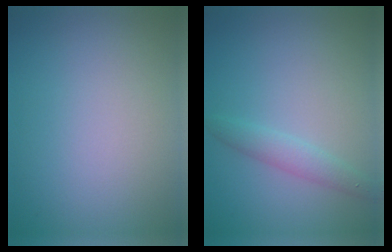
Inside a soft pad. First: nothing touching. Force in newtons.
{"total": 1.8, "press": 1.8, "slide": 0.0}